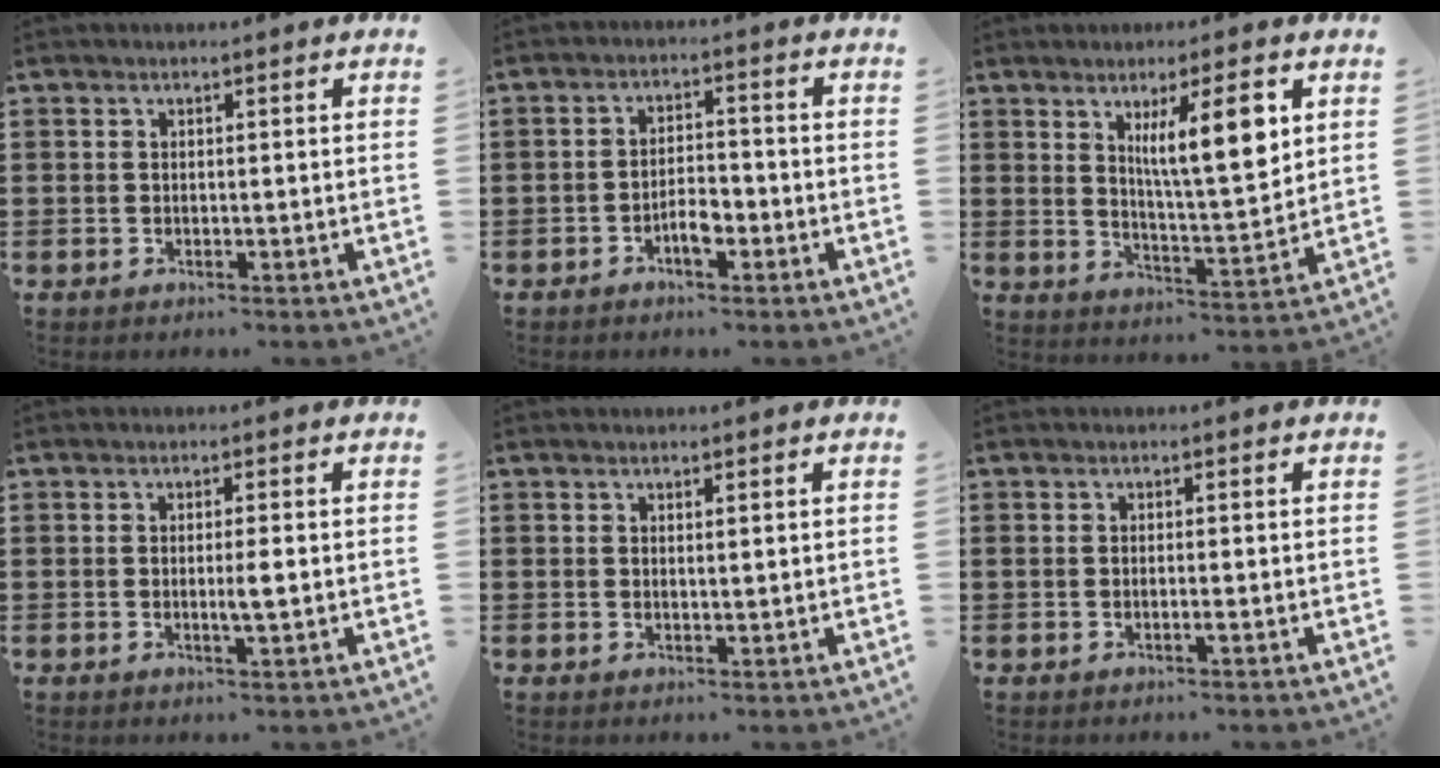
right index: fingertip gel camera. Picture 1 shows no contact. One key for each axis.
{"total": 3.6, "fx": -1.8, "fy": 1.4, "fz": 2.8, "tx": -0.049, "ty": 0.004, "tz": -0.033}
{"total": 9.5, "fx": 4.0, "fy": 1.9, "fz": 8.4, "tx": -0.138, "ty": -0.009, "tz": 0.058}
{"total": 2.3, "fx": -0.2, "fy": 0.1, "fz": 2.3, "tx": -0.041, "ty": -0.004, "tz": -0.005}
{"total": 0.6, "fx": 0.4, "fy": 0.0, "fz": 0.5, "tx": -0.010, "ty": 0.000, "tz": 0.008}
{"total": 0.8, "fx": -0.4, "fy": 0.0, "fz": 0.7, "tx": -0.013, "ty": -0.003, "tz": -0.007}